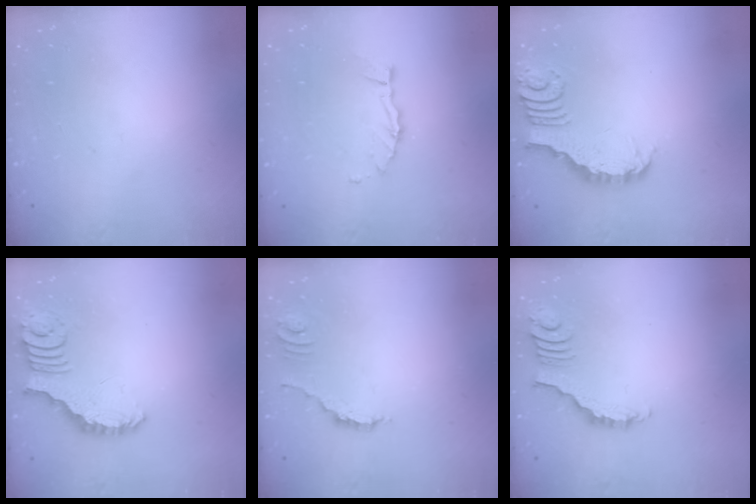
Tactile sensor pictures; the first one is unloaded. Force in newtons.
{"total": 5.1, "press": 5.1, "slide": 0.4}
{"total": 3.7, "press": 3.7, "slide": 0.1}
{"total": 2.6, "press": 2.5, "slide": 0.6}
{"total": 2.0, "press": 2.0, "slide": 0.3}
{"total": 3.5, "press": 3.5, "slide": 0.4}